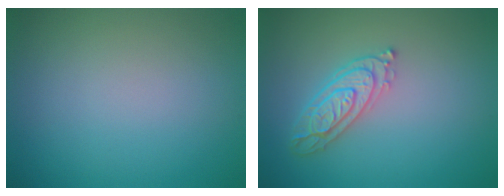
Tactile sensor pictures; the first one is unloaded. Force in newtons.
{"total": 3.4, "press": 3.2, "slide": 1.0}